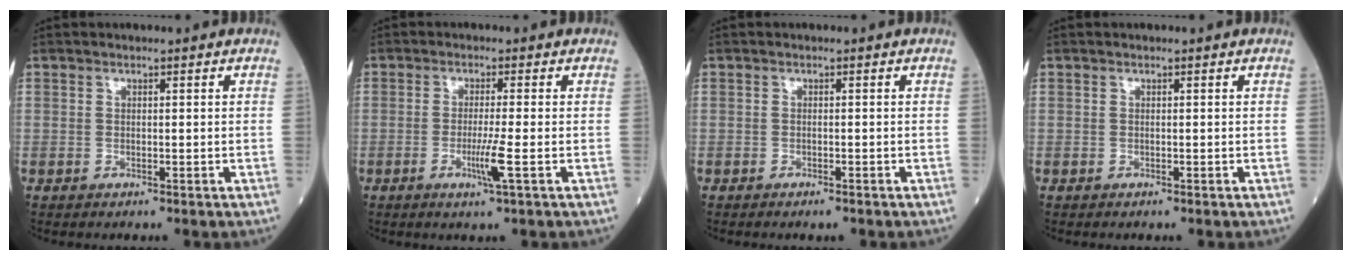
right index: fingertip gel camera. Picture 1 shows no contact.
{"total": 3.8, "force": [-1.2, -0.7, 3.5], "torque": [-0.071, -0.010, -0.024]}
{"total": 1.0, "force": [-0.8, 0.1, 0.6], "torque": [-0.010, -0.001, -0.011]}
{"total": 0.0}